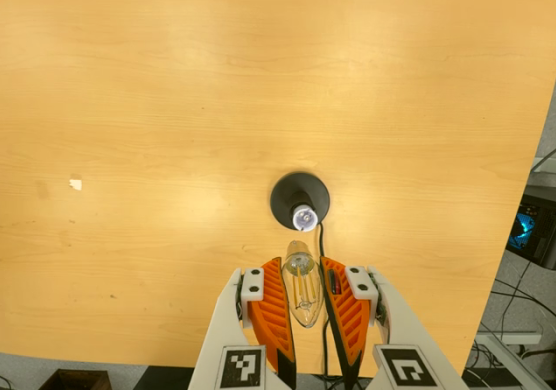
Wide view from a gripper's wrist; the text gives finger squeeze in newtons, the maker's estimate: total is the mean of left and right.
{"total": 12.7, "left": 14.2, "right": 11.2}